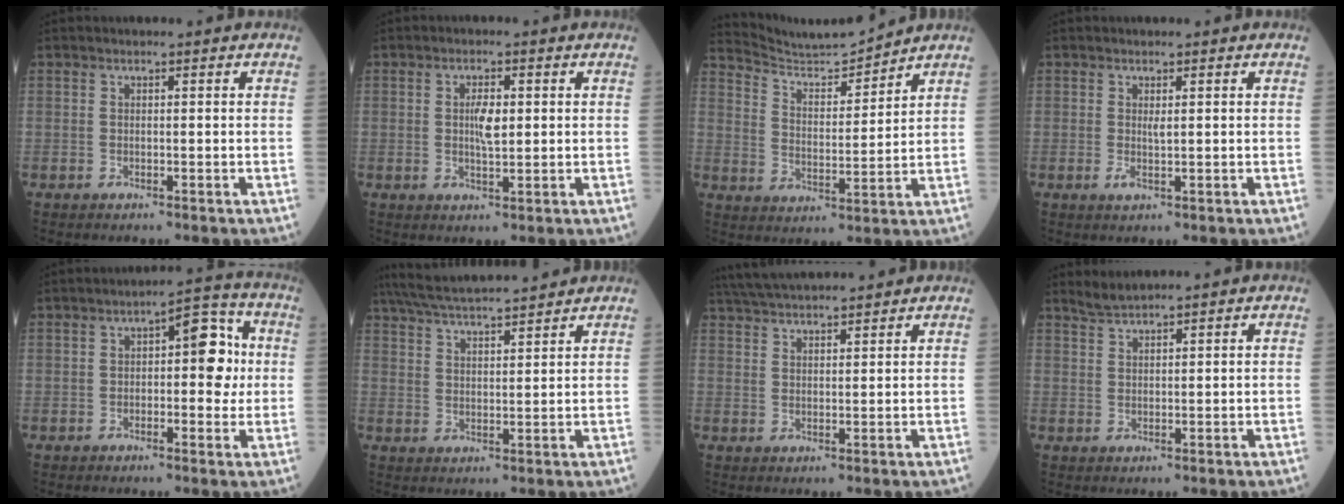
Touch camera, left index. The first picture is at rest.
{"total": 3.4, "force": [0.3, 0.9, 3.3], "torque": [-0.062, -0.002, 0.005]}
{"total": 8.3, "force": [8.2, -0.7, 0.3], "torque": [-0.025, -0.001, 0.159]}
{"total": 1.5, "force": [0.1, 0.3, 1.5], "torque": [-0.035, -0.005, 0.005]}
{"total": 7.7, "force": [0.6, 3.0, 7.0], "torque": [-0.089, 0.028, 0.003]}
{"total": 12.0, "force": [11.0, 0.5, 4.8], "torque": [-0.093, 0.026, 0.177]}
{"total": 10.0, "force": [9.2, 0.7, 3.6], "torque": [-0.073, 0.036, 0.154]}
{"total": 2.0, "force": [2.0, -0.4, 0.2], "torque": [-0.009, 0.010, 0.048]}